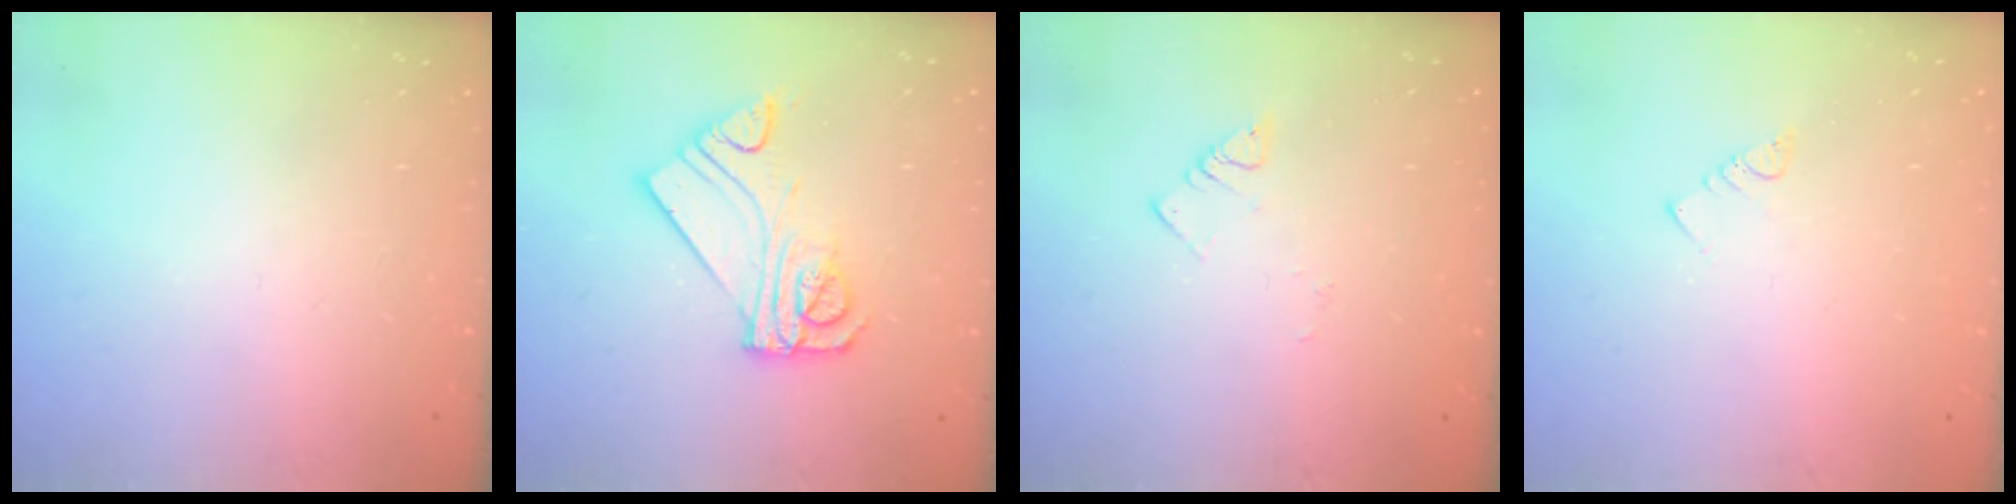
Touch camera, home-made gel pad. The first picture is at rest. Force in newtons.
{"total": 12.0, "press": 11.9, "slide": 1.1}
{"total": 2.6, "press": 2.5, "slide": 0.2}
{"total": 2.7, "press": 2.7, "slide": 0.5}